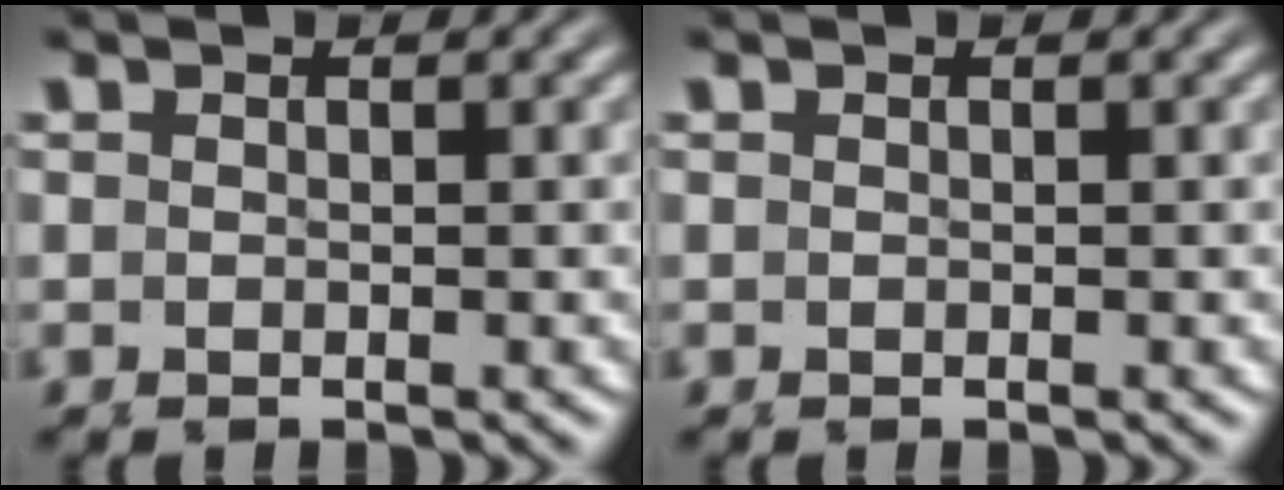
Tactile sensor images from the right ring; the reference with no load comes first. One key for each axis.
{"total": 0.0}